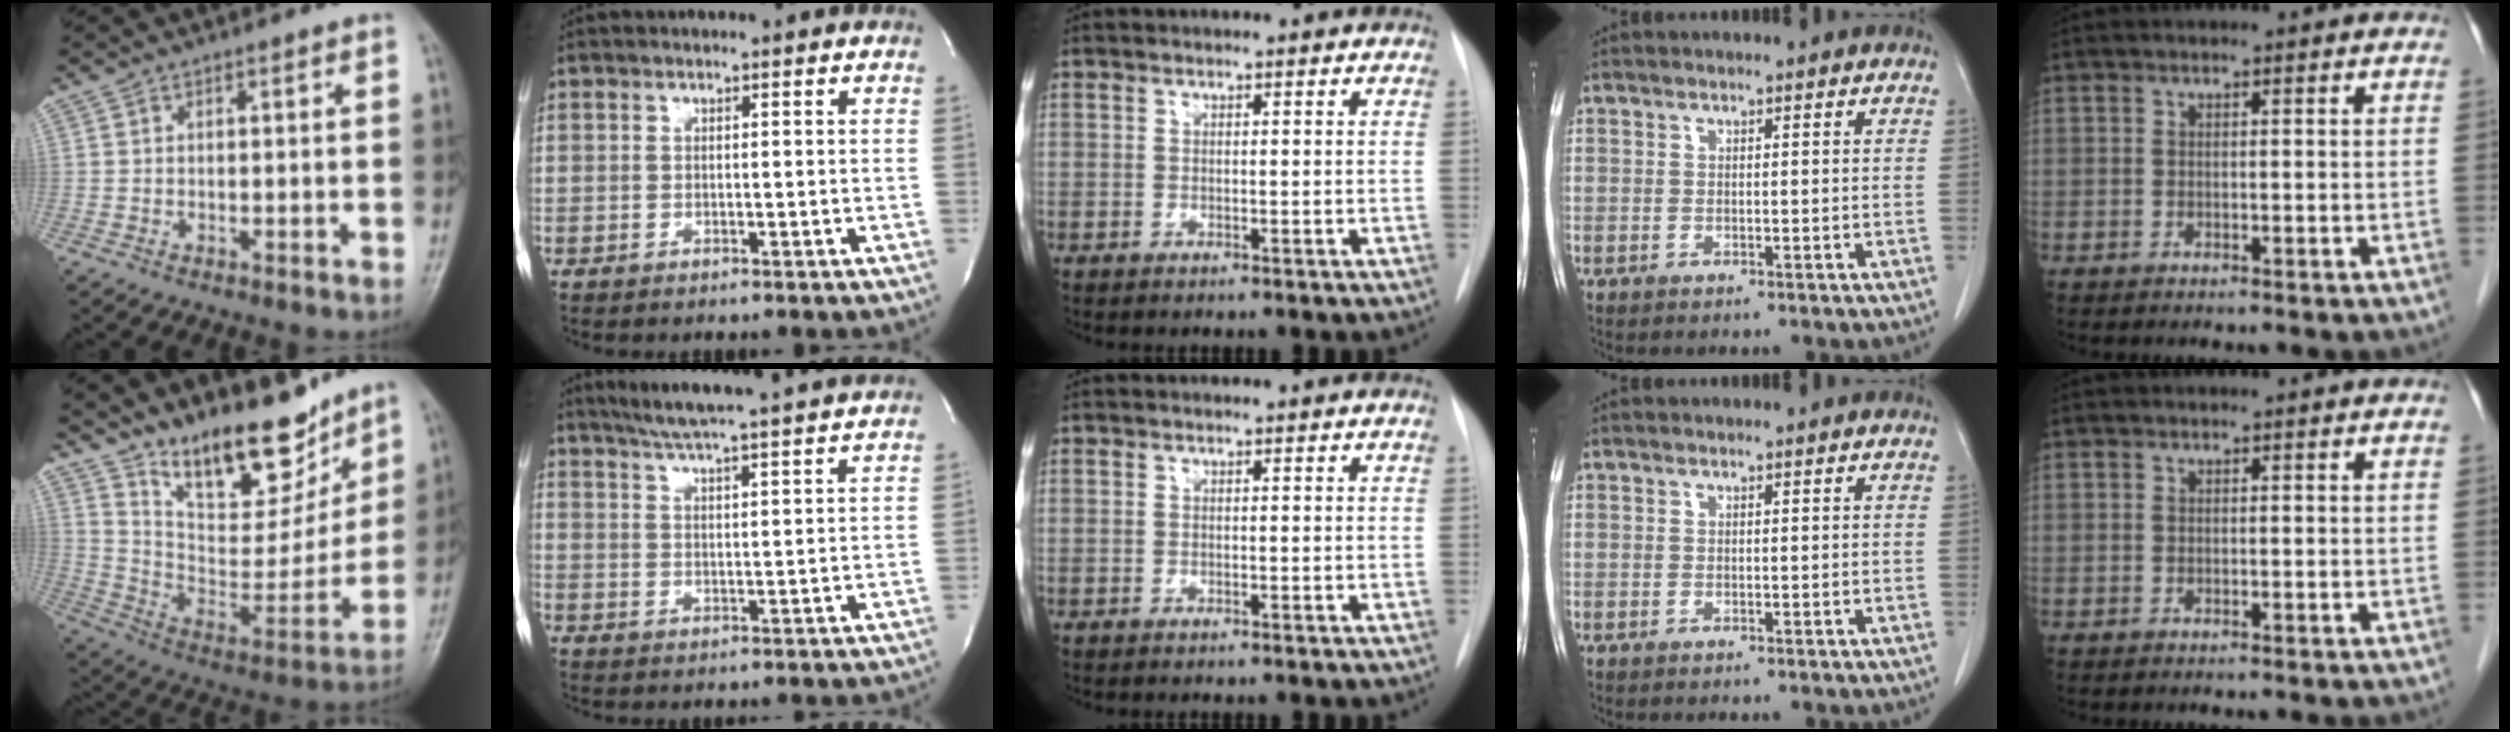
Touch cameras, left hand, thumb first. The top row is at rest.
{"thumb": {"total": 20.1, "force": [14.5, 7.9, 11.4], "torque": [-0.131, -0.086, 0.249]}, "index": {"total": 15.6, "force": [14.0, -0.4, 6.9], "torque": [-0.121, 0.010, 0.193]}}